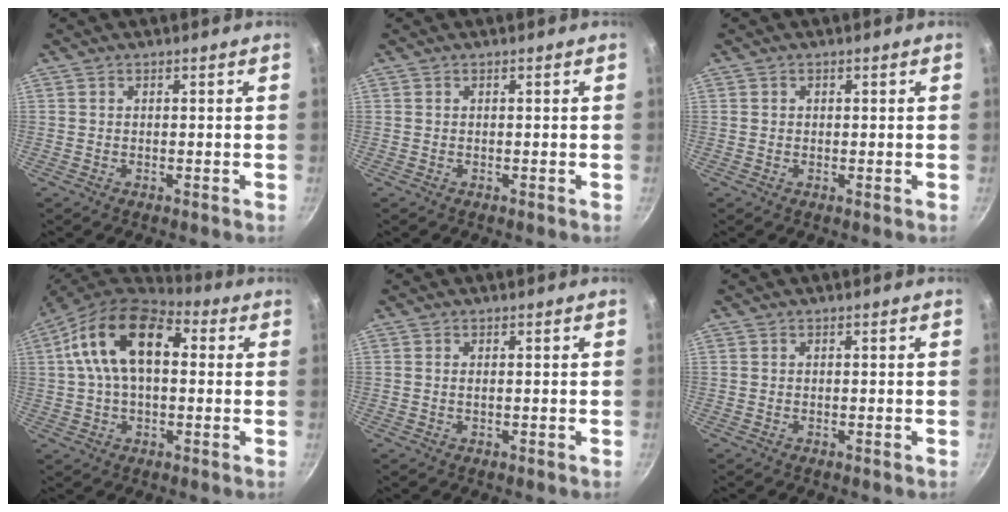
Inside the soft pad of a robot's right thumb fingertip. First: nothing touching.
{"total": 0.0}
{"total": 0.6, "force": [0.1, 0.6, 0.2], "torque": [-0.001, -0.001, 0.000]}
{"total": 16.3, "force": [3.0, 9.6, 12.8], "torque": [-0.196, 0.023, 0.030]}
{"total": 0.6, "force": [0.1, 0.2, 0.5], "torque": [-0.011, 0.000, 0.001]}
{"total": 0.0}